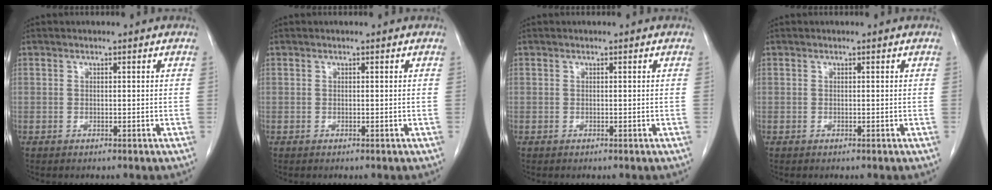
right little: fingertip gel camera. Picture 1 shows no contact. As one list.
[{"total": 0.0}, {"total": 0.0}, {"total": 0.0}]